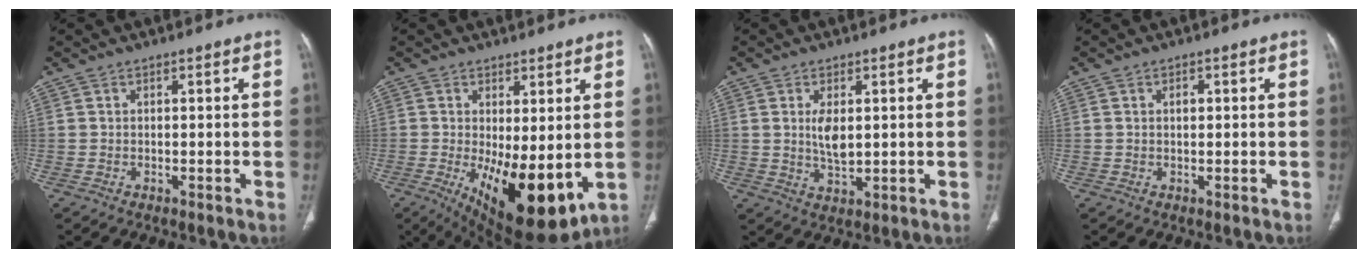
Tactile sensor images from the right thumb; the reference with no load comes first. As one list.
[{"total": 15.7, "force": [-2.5, 6.4, 14.1], "torque": [-0.212, -0.035, -0.017]}, {"total": 5.0, "force": [1.0, 2.4, 4.3], "torque": [-0.077, -0.013, 0.025]}, {"total": 1.3, "force": [0.4, 0.8, 1.0], "torque": [-0.015, 0.001, 0.007]}]